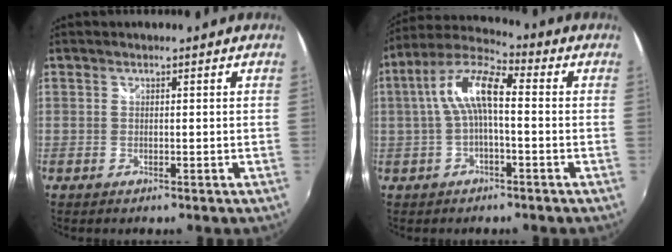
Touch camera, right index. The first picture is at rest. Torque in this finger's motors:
{"motor_torque": [0.94, 0.00, 0.69, 0.21]}